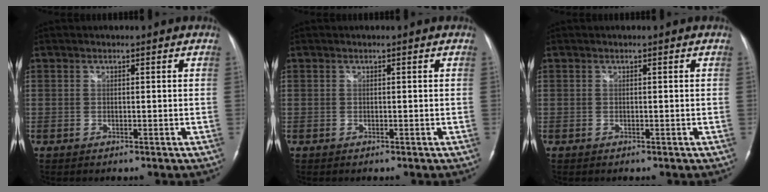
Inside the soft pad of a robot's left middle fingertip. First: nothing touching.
{"total": 0.0}
{"total": 0.0}